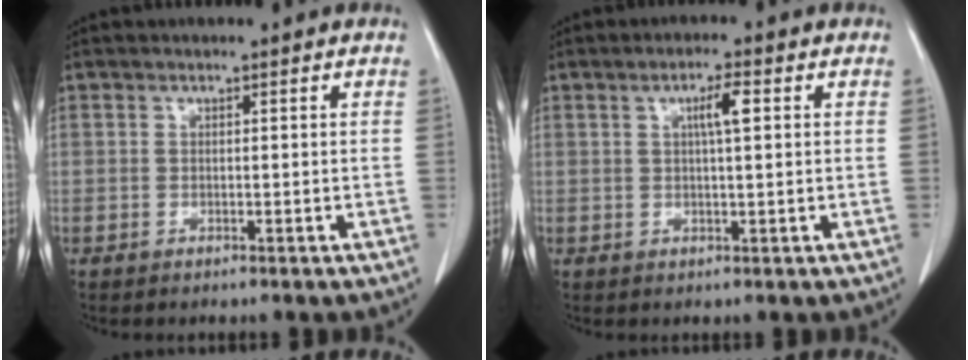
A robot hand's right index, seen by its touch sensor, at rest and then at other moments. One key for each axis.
{"total": 3.4, "fx": 0.9, "fy": 0.3, "fz": 3.2, "tx": -0.056, "ty": 0.004, "tz": 0.015}